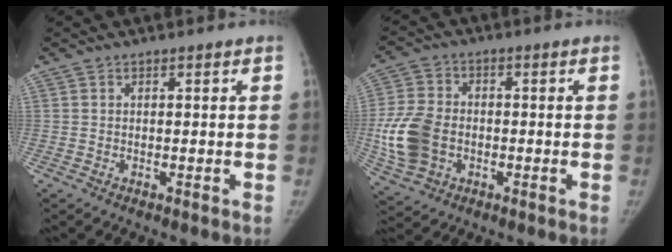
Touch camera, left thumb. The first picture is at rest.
{"total": 11.5, "force": [-2.1, 8.6, 7.4], "torque": [-0.149, 0.009, -0.036]}